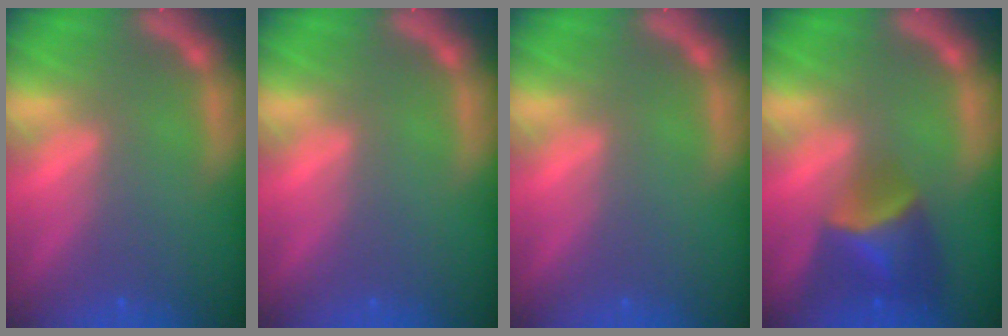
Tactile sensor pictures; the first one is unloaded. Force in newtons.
{"total": 0.0}
{"total": 0.0}
{"total": 5.5}